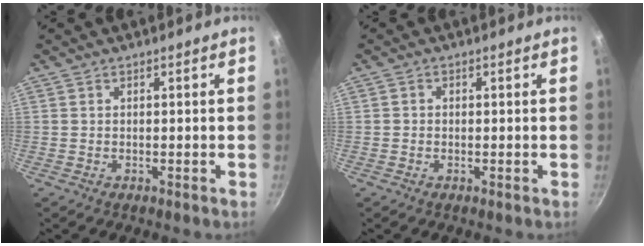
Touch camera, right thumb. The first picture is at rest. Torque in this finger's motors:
{"motor_torque": [0.14, -0.27, -0.08, -0.12, 0.07]}